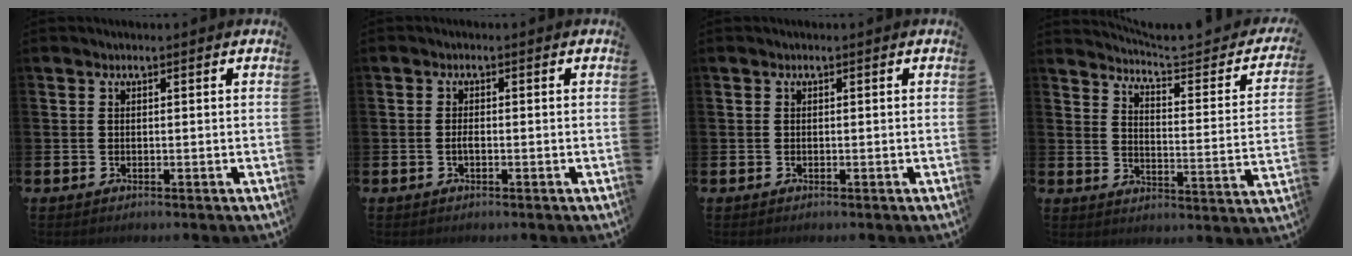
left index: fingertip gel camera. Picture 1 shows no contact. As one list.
[{"total": 1.0, "force": [-0.3, 0.4, 0.9], "torque": [-0.014, -0.002, -0.007]}, {"total": 0.0}, {"total": 4.6, "force": [4.3, 0.1, 1.6], "torque": [-0.047, -0.044, 0.065]}]